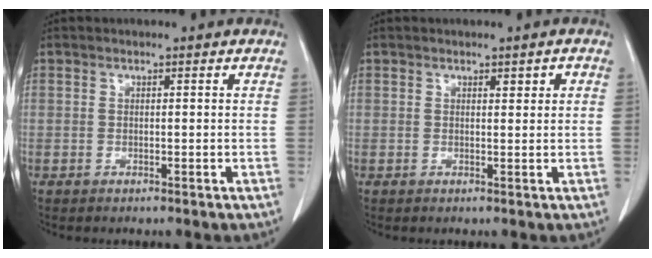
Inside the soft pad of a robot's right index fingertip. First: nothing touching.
{"total": 1.3, "force": [0.6, 0.4, 1.1], "torque": [-0.014, 0.002, 0.008]}